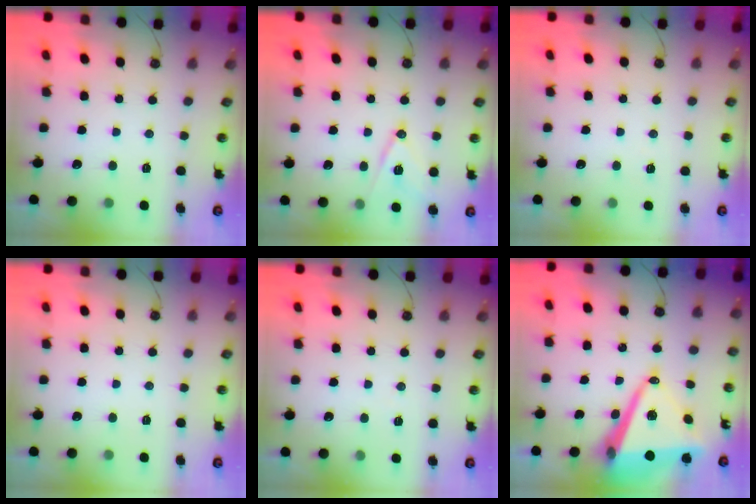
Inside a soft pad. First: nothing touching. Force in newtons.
{"total": 12.4, "press": 12.0, "slide": 3.3}
{"total": 4.6, "press": 1.3, "slide": 4.4}
{"total": 0.0}
{"total": 4.9, "press": 2.3, "slide": 4.2}
{"total": 15.7, "press": 15.1, "slide": 4.1}